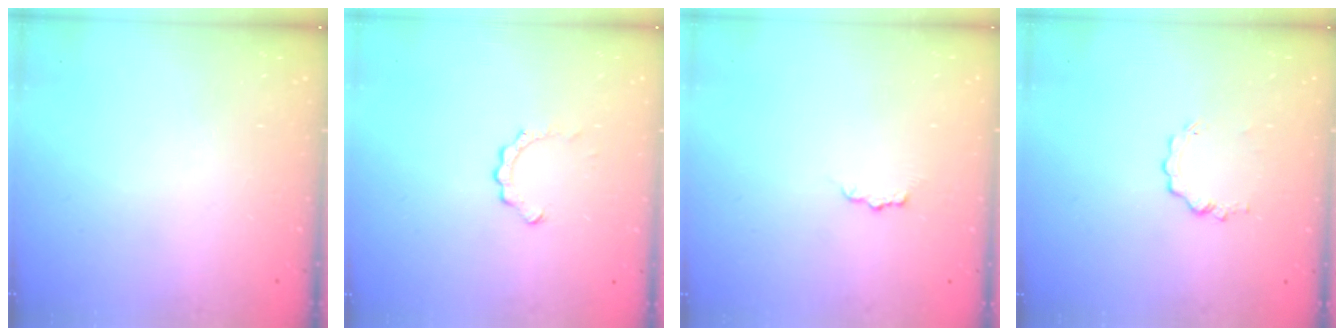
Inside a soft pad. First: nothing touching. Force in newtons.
{"total": 2.3, "press": 2.3, "slide": 0.2}
{"total": 2.9, "press": 2.9, "slide": 0.3}
{"total": 3.6, "press": 3.6, "slide": 0.3}